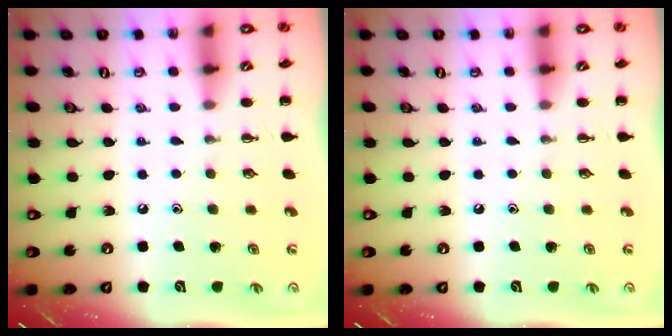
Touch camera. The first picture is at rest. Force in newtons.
{"total": 0.0}